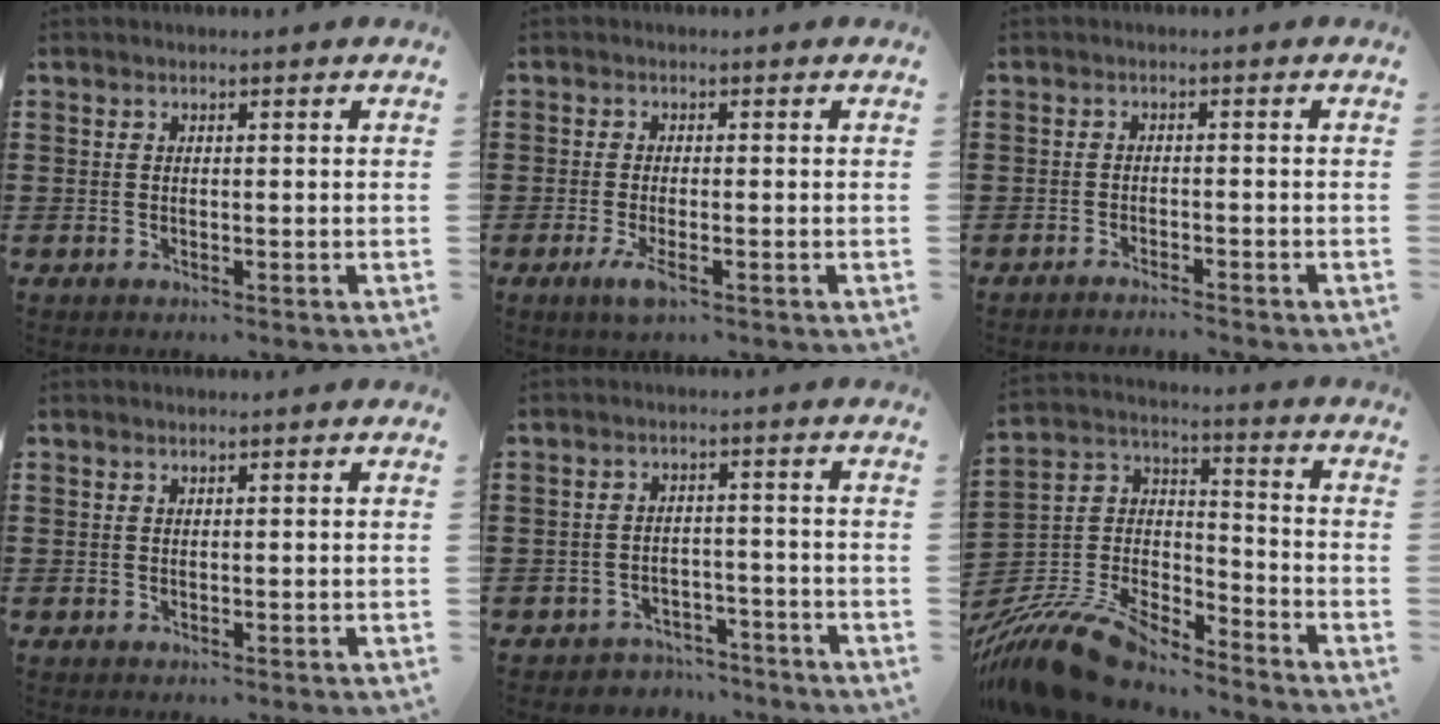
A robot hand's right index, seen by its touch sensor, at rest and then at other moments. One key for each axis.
{"total": 2.9, "fx": -1.4, "fy": 0.5, "fz": 2.5, "tx": -0.060, "ty": -0.014, "tz": -0.028}
{"total": 1.5, "fx": -1.5, "fy": -0.1, "fz": 0.2, "tx": -0.006, "ty": 0.003, "tz": -0.030}
{"total": 0.0}
{"total": 3.2, "fx": -3.0, "fy": 1.1, "fz": 0.0, "tx": -0.008, "ty": 0.003, "tz": -0.063}
{"total": 13.3, "fx": -11.9, "fy": 3.4, "fz": 4.9, "tx": -0.121, "ty": 0.026, "tz": -0.235}